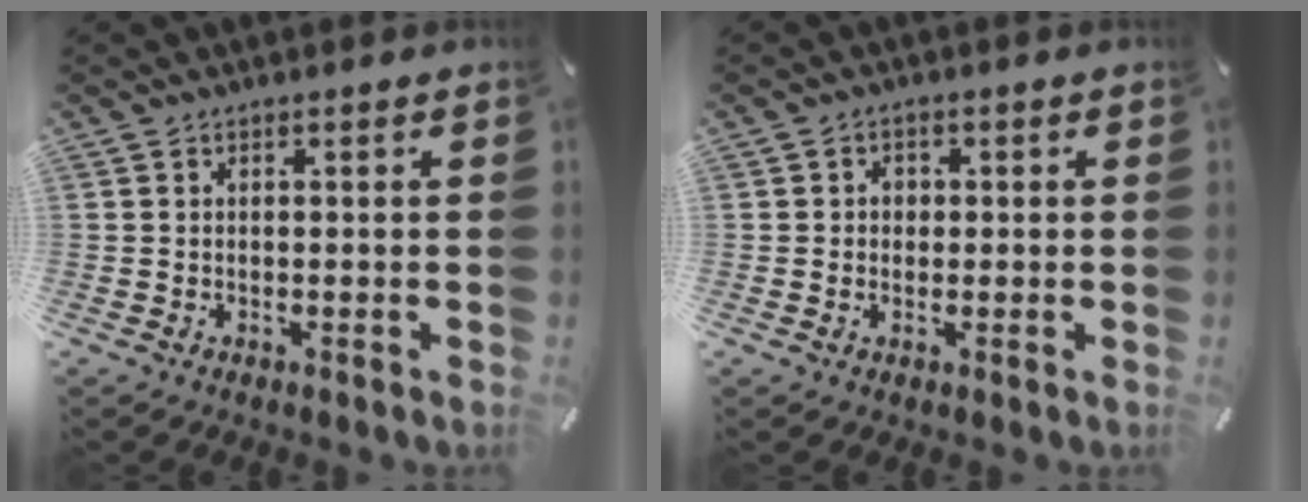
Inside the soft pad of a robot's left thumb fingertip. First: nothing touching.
{"total": 2.0, "force": [-0.1, 1.8, 0.9], "torque": [-0.011, 0.005, -0.008]}